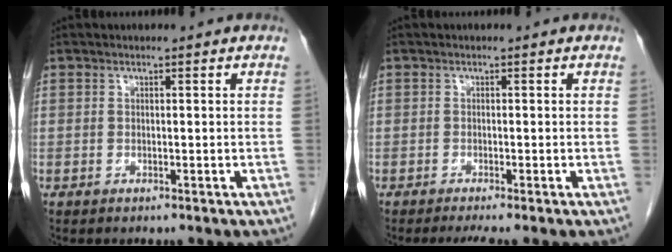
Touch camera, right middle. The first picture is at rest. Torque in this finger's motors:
{"motor_torque": [0.04, -0.02, 0.00, 0.00]}